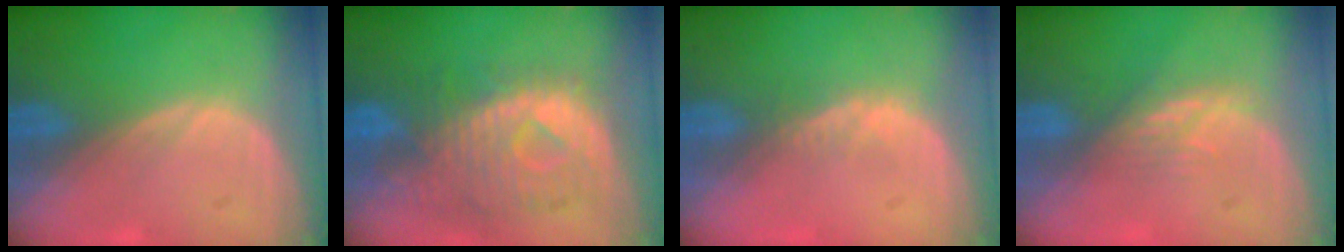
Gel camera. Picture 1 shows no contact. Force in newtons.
{"total": 10.8, "press": 9.6, "slide": 4.9}
{"total": 2.1, "press": 1.5, "slide": 1.4}
{"total": 3.7, "press": 3.4, "slide": 1.5}